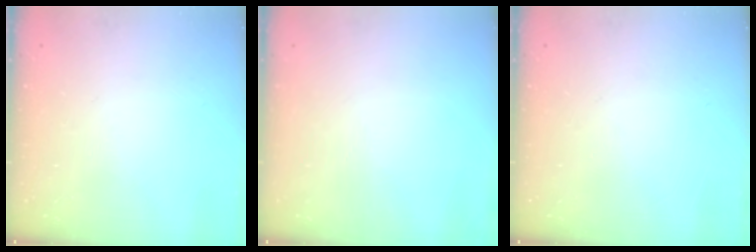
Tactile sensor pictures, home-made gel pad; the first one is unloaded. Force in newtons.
{"total": 0.0}
{"total": 0.0}